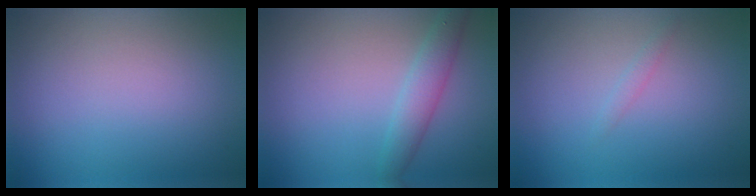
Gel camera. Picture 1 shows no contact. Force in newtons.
{"total": 2.5, "press": 2.5, "slide": 0.0}
{"total": 0.6, "press": 0.6, "slide": 0.0}